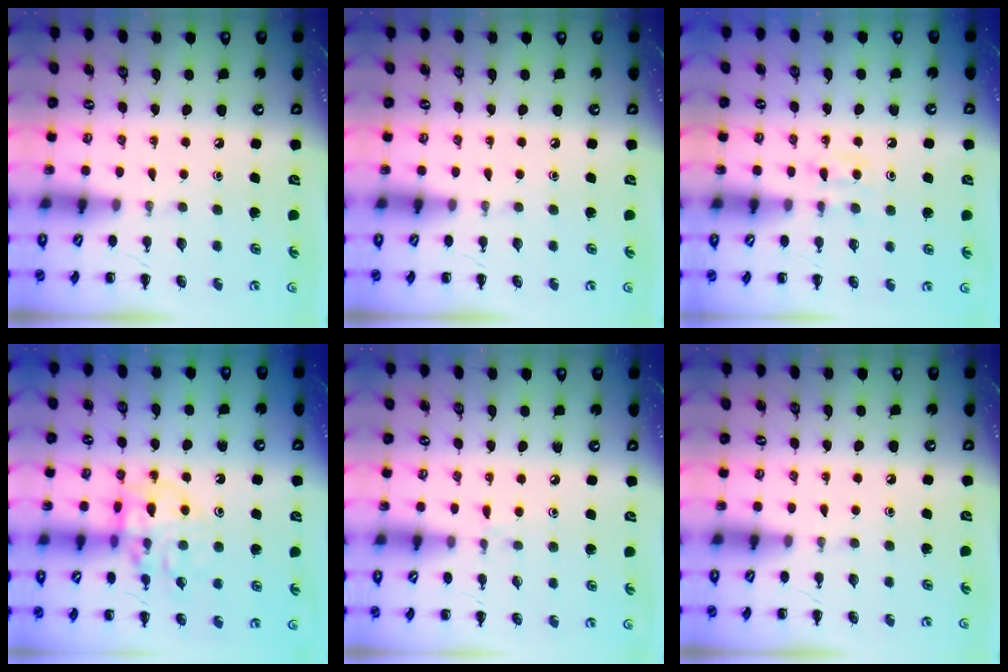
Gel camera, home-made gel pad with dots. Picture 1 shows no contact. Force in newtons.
{"total": 0.0}
{"total": 5.9, "press": 5.8, "slide": 1.4}
{"total": 13.2, "press": 13.1, "slide": 1.4}
{"total": 5.2, "press": 4.8, "slide": 2.0}
{"total": 0.0}